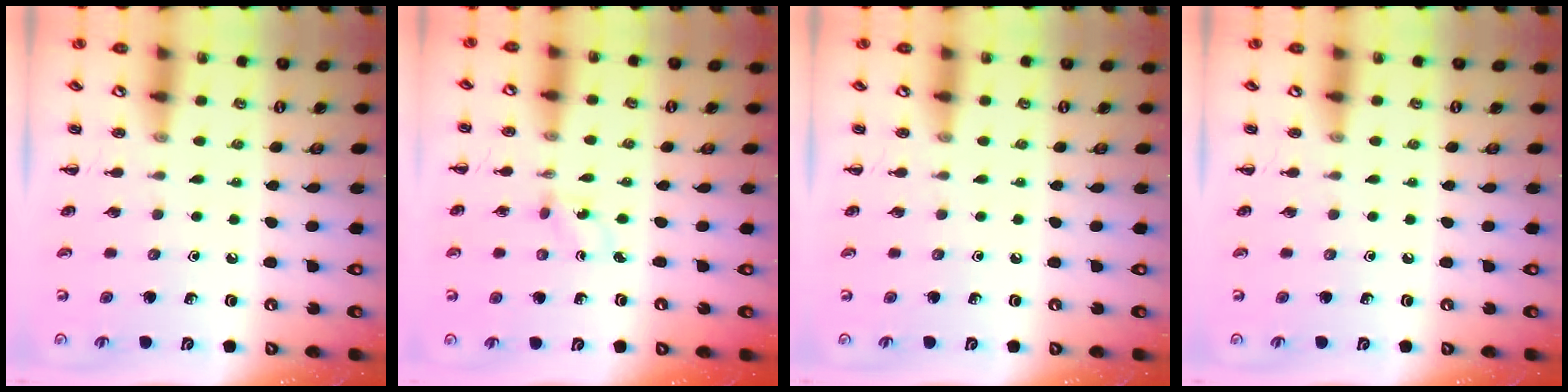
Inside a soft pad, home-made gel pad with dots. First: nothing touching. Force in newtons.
{"total": 1.5, "press": 1.4, "slide": 0.6}
{"total": 0.0}
{"total": 0.0}